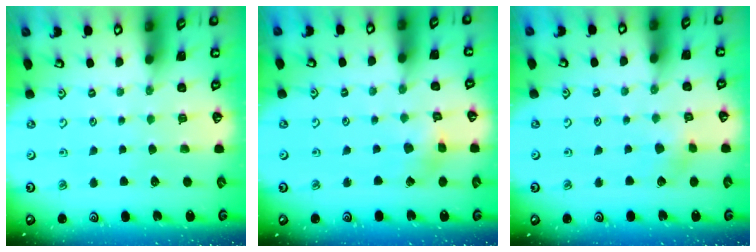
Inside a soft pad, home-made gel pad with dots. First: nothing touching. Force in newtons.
{"total": 2.6, "press": 2.6, "slide": 0.3}
{"total": 3.6, "press": 3.6, "slide": 0.4}